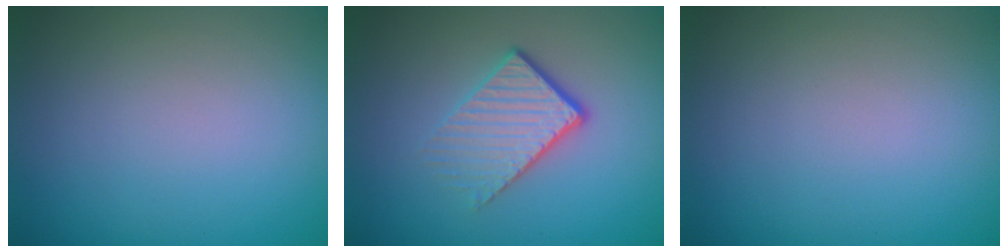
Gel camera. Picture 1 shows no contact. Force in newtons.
{"total": 3.9, "press": 2.6, "slide": 3.0}
{"total": 0.0}